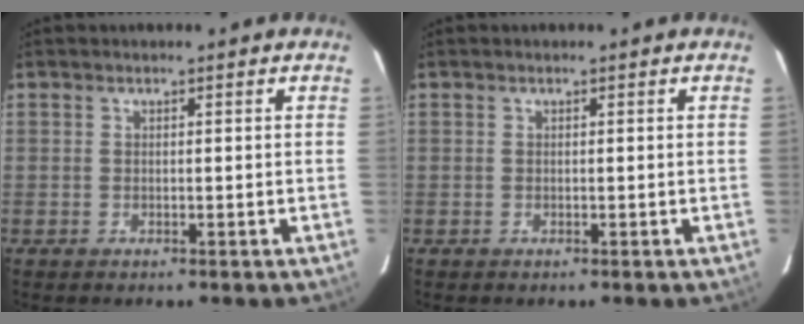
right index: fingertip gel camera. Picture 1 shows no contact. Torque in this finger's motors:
{"motor_torque": [0.00, 0.00, 0.03, 0.00]}